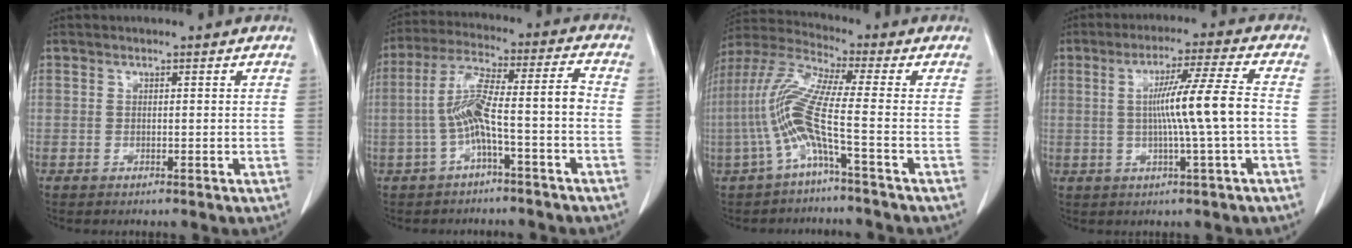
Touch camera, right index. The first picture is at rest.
{"total": 9.8, "force": [-2.6, 0.7, 9.4], "torque": [-0.182, 0.035, -0.048]}
{"total": 10.2, "force": [-2.9, -0.6, 9.7], "torque": [-0.222, 0.010, -0.069]}
{"total": 9.2, "force": [-0.6, -1.4, 9.0], "torque": [-0.156, 0.006, -0.007]}